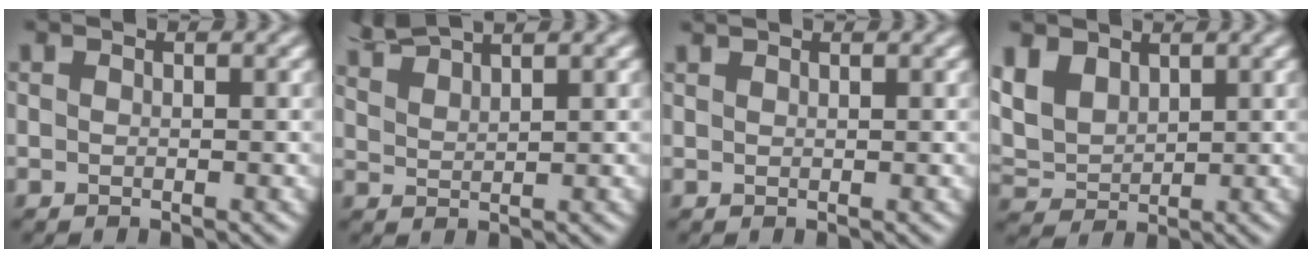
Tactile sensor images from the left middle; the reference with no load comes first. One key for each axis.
{"total": 3.9, "fx": 3.7, "fy": 0.3, "fz": 1.2, "tx": -0.027, "ty": 0.014, "tz": 0.070}
{"total": 0.8, "fx": 0.8, "fy": 0.0, "fz": 0.0, "tx": -0.001, "ty": -0.002, "tz": 0.010}
{"total": 4.3, "fx": 2.7, "fy": 2.7, "fz": 1.9, "tx": -0.063, "ty": 0.008, "tz": 0.055}